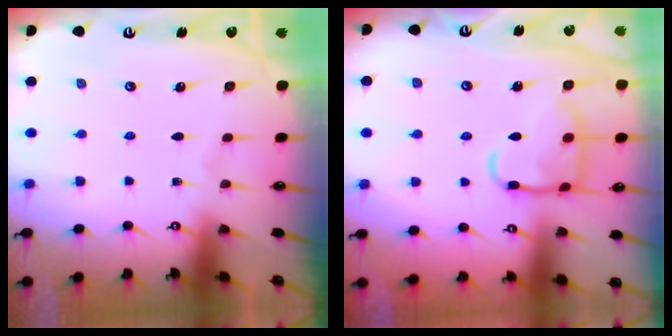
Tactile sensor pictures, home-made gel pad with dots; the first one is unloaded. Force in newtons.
{"total": 12.9, "press": 12.8, "slide": 1.1}